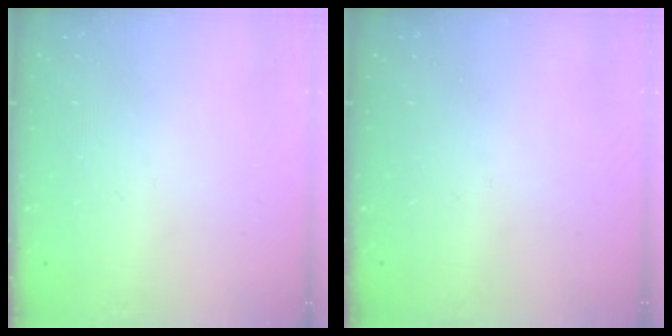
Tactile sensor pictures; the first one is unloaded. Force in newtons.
{"total": 0.0}